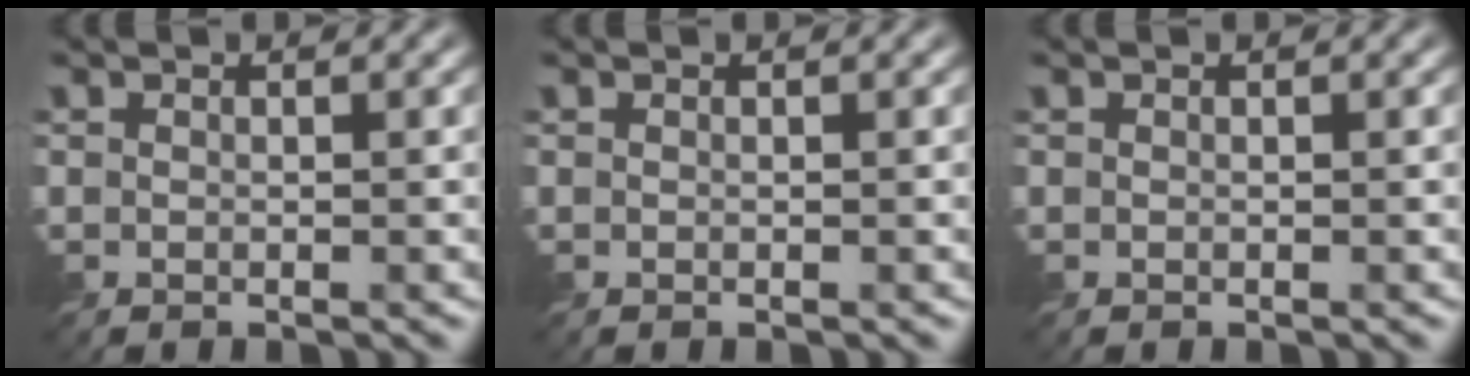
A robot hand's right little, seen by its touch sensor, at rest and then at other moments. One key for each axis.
{"total": 0.0}
{"total": 0.0}